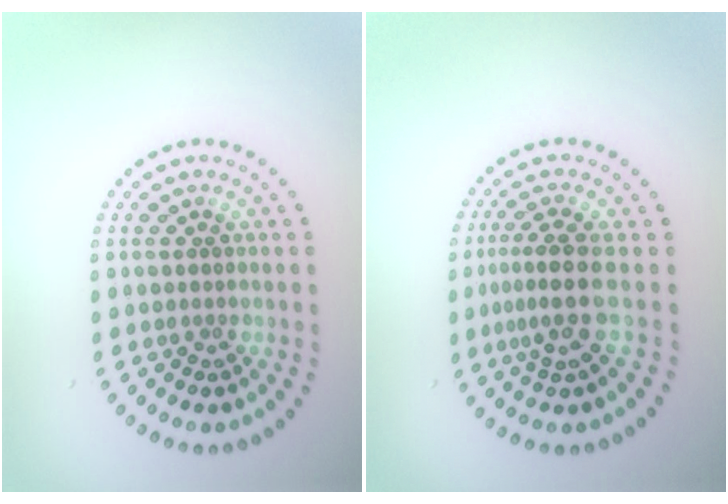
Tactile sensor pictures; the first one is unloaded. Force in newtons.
{"total": 3.4, "press": 2.5, "slide": 2.3}